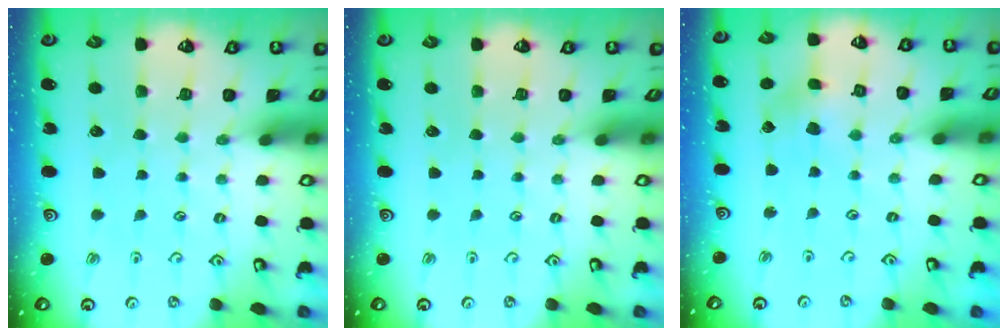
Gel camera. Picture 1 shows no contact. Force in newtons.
{"total": 0.0}
{"total": 3.0, "press": 3.0, "slide": 0.1}